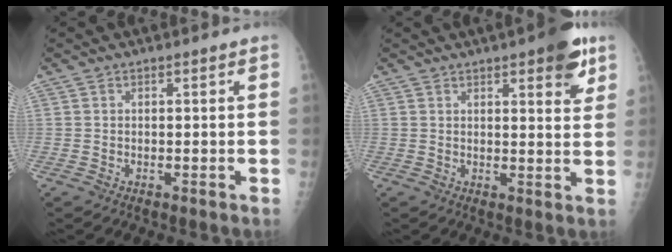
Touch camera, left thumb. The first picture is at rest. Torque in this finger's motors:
{"motor_torque": [1.22, 0.35, 0.49, -0.51, 0.00]}